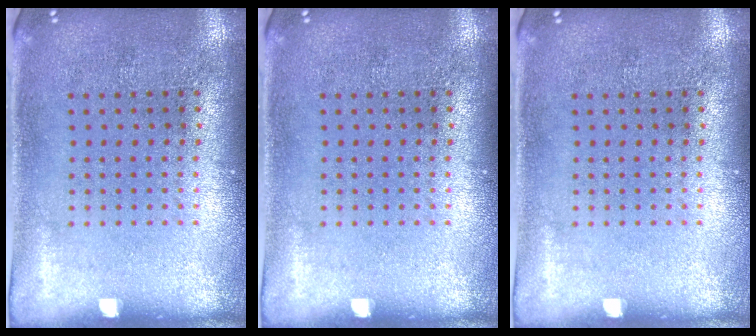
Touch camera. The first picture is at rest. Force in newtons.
{"total": 0.0}
{"total": 0.0}